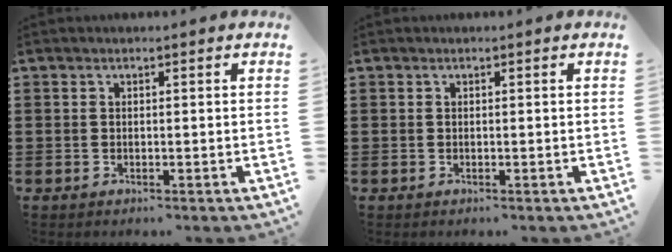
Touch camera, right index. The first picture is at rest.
{"total": 0.0}